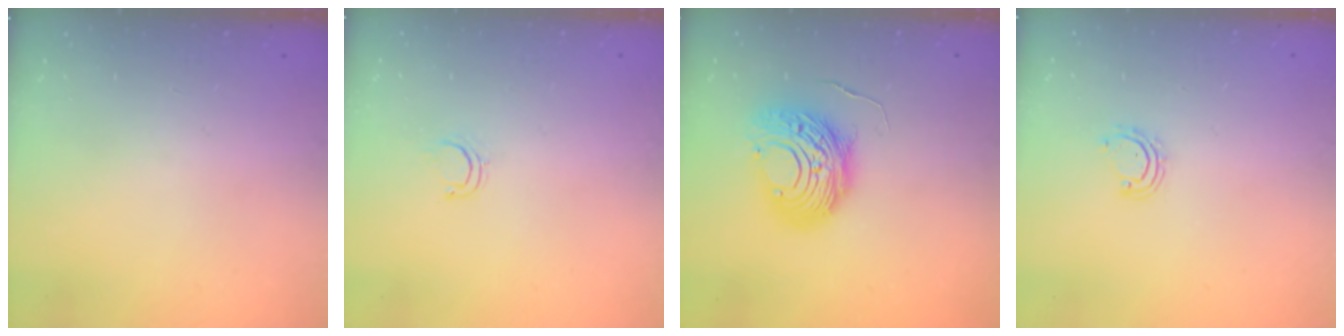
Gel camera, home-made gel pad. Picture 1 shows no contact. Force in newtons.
{"total": 4.1, "press": 4.1, "slide": 0.7}
{"total": 12.3, "press": 12.2, "slide": 0.9}
{"total": 3.2, "press": 3.1, "slide": 0.2}